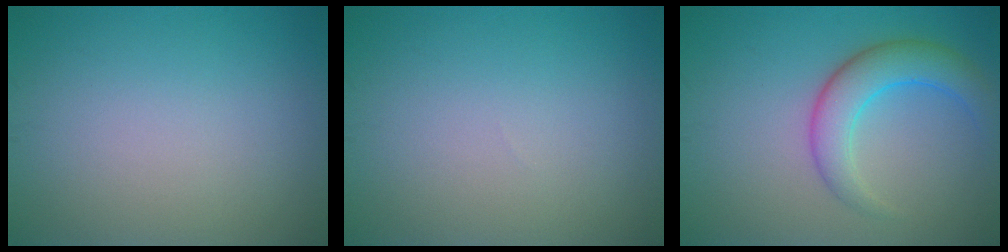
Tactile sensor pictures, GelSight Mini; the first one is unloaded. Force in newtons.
{"total": 0.0}
{"total": 4.6, "press": 4.6, "slide": 0.2}